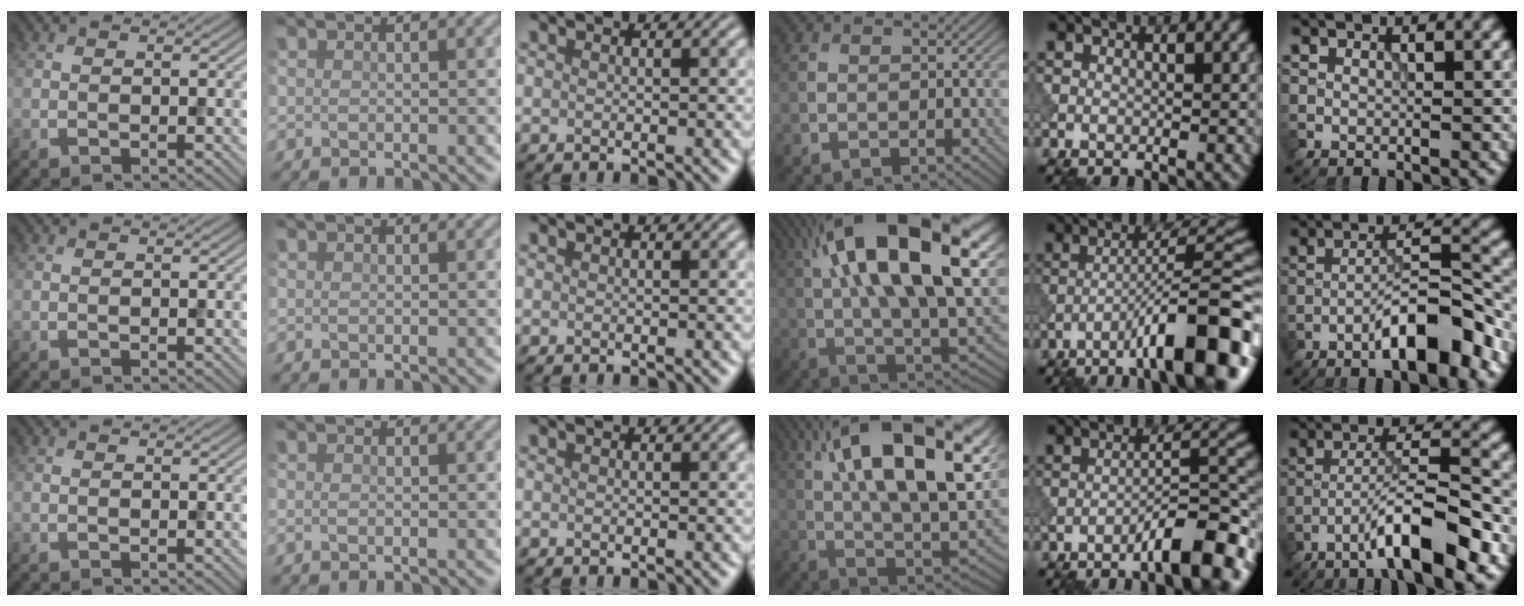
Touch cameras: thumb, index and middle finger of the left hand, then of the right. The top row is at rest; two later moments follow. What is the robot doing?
{"motion": "dispense", "object": "syringe"}